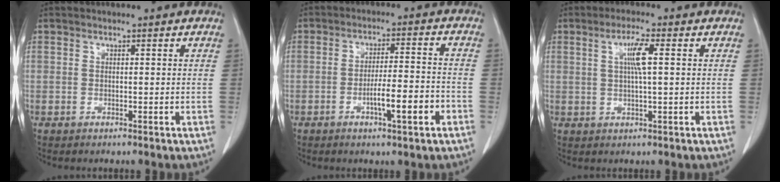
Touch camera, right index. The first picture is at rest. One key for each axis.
{"total": 6.9, "fx": -2.8, "fy": 0.6, "fz": 6.3, "tx": -0.097, "ty": 0.004, "tz": -0.042}
{"total": 4.4, "fx": 1.0, "fy": 0.2, "fz": 4.3, "tx": -0.080, "ty": 0.002, "tz": 0.017}